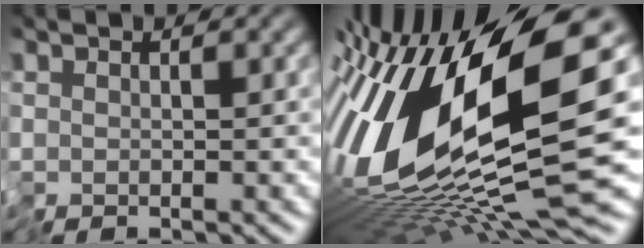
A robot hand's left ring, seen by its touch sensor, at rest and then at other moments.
{"total": 16.2, "force": [1.1, 4.6, 15.5], "torque": [-0.301, -0.005, 0.027]}